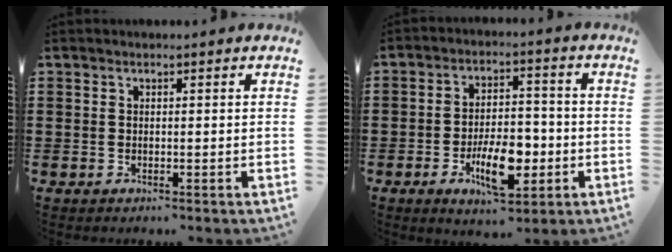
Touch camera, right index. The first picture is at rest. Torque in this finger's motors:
{"motor_torque": [0.56, -0.14, 0.76, 0.13]}